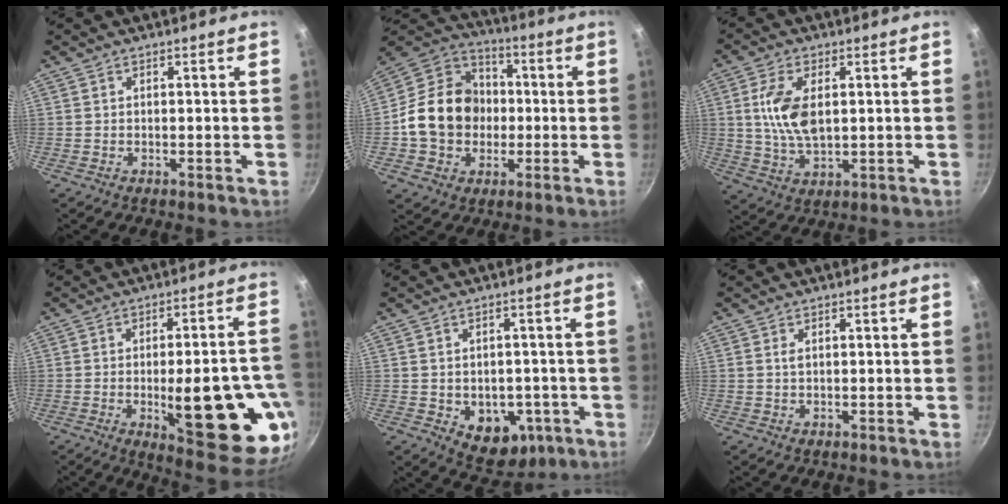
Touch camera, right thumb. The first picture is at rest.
{"total": 17.1, "force": [-1.2, 14.3, 9.3], "torque": [-0.128, 0.036, -0.031]}
{"total": 9.9, "force": [1.7, 5.3, 8.2], "torque": [-0.157, -0.006, 0.034]}
{"total": 22.4, "force": [-5.3, 7.7, 20.4], "torque": [-0.230, 0.004, -0.059]}
{"total": 8.9, "force": [-3.3, 6.3, 5.3], "torque": [-0.037, 0.015, -0.030]}
{"total": 1.0, "force": [0.3, 0.5, 0.8], "torque": [-0.016, 0.001, 0.006]}